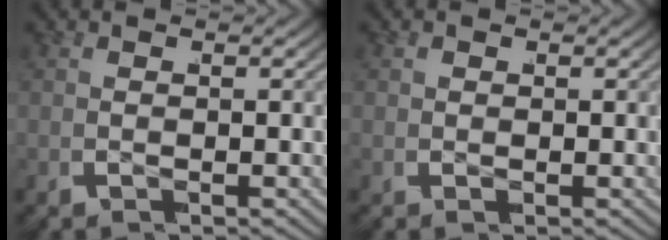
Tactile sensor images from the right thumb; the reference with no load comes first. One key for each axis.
{"total": 0.7, "fx": 0.1, "fy": 0.6, "fz": 0.2, "tx": -0.005, "ty": -0.007, "tz": 0.005}